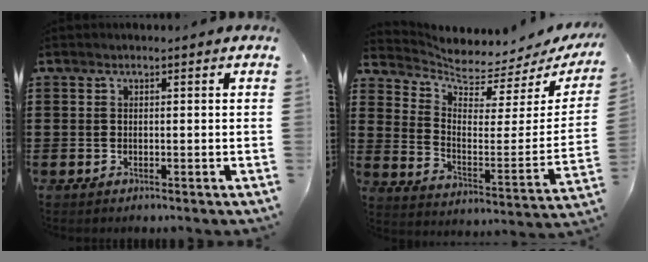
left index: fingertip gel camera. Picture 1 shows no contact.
{"total": 4.0, "force": [3.9, 0.6, 0.7], "torque": [-0.042, -0.046, 0.062]}